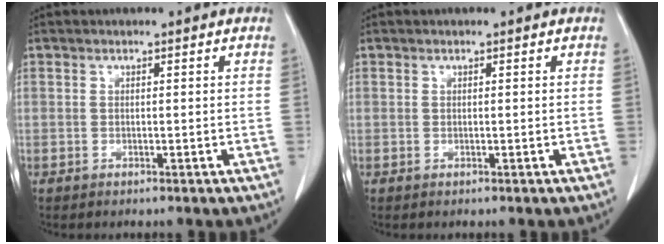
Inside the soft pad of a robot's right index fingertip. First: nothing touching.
{"total": 0.0}